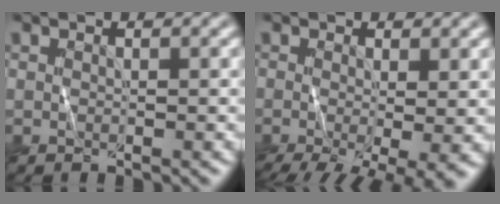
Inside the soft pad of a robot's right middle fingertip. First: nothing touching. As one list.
[{"total": 8.4, "force": [-3.4, 2.8, 7.2], "torque": [-0.117, -0.016, -0.048]}]